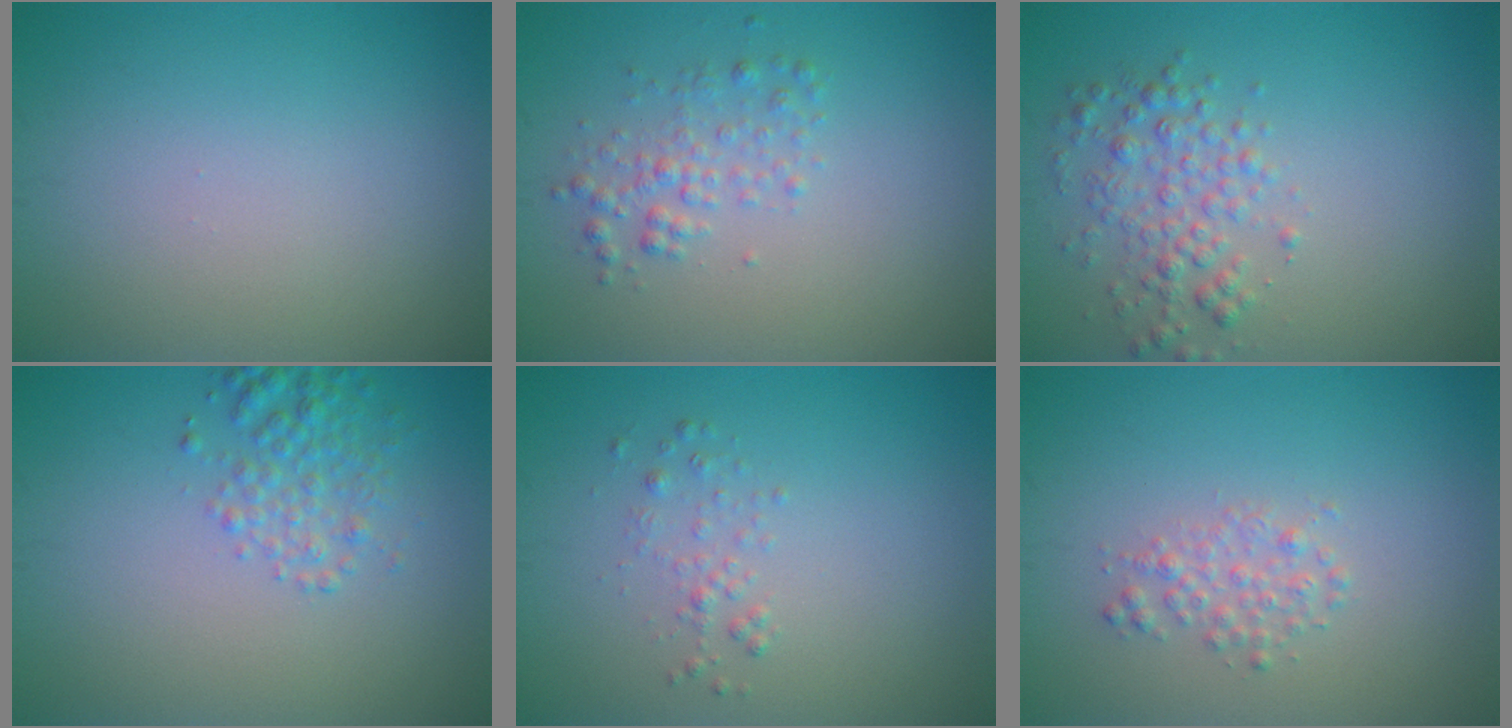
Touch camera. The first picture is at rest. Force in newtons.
{"total": 2.0, "press": 2.0, "slide": 0.1}
{"total": 2.9, "press": 2.9, "slide": 0.1}
{"total": 2.6, "press": 2.6, "slide": 0.1}
{"total": 1.0, "press": 1.0, "slide": 0.1}
{"total": 1.6, "press": 1.6, "slide": 0.1}